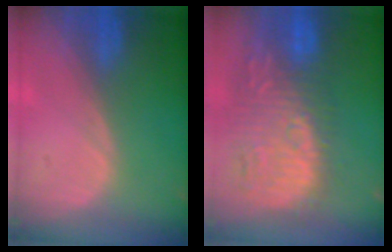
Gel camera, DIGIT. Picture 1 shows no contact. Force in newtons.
{"total": 13.5, "press": 12.1, "slide": 5.9}